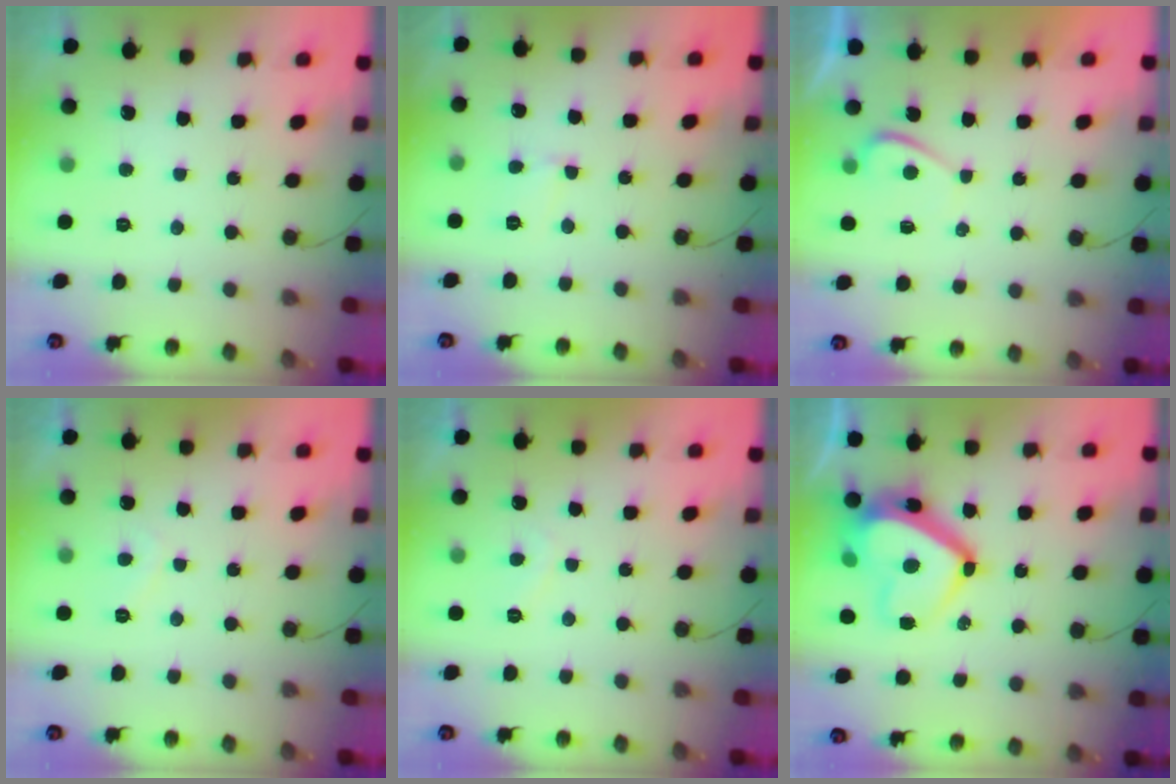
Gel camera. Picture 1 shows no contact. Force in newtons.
{"total": 2.6, "press": 2.6, "slide": 0.3}
{"total": 0.0}
{"total": 1.4, "press": 1.3, "slide": 0.6}
{"total": 1.4, "press": 1.3, "slide": 0.6}
{"total": 15.3, "press": 15.1, "slide": 2.5}